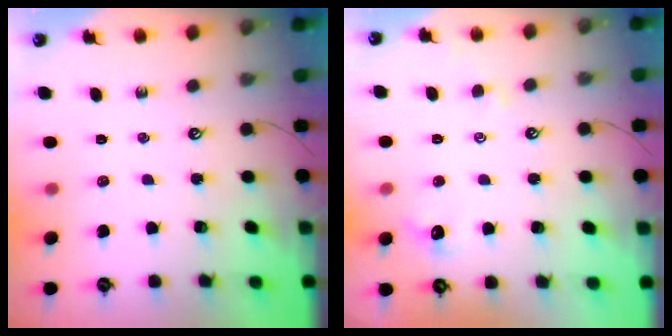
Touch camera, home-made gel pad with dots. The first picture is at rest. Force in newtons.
{"total": 2.5, "press": 2.4, "slide": 0.7}